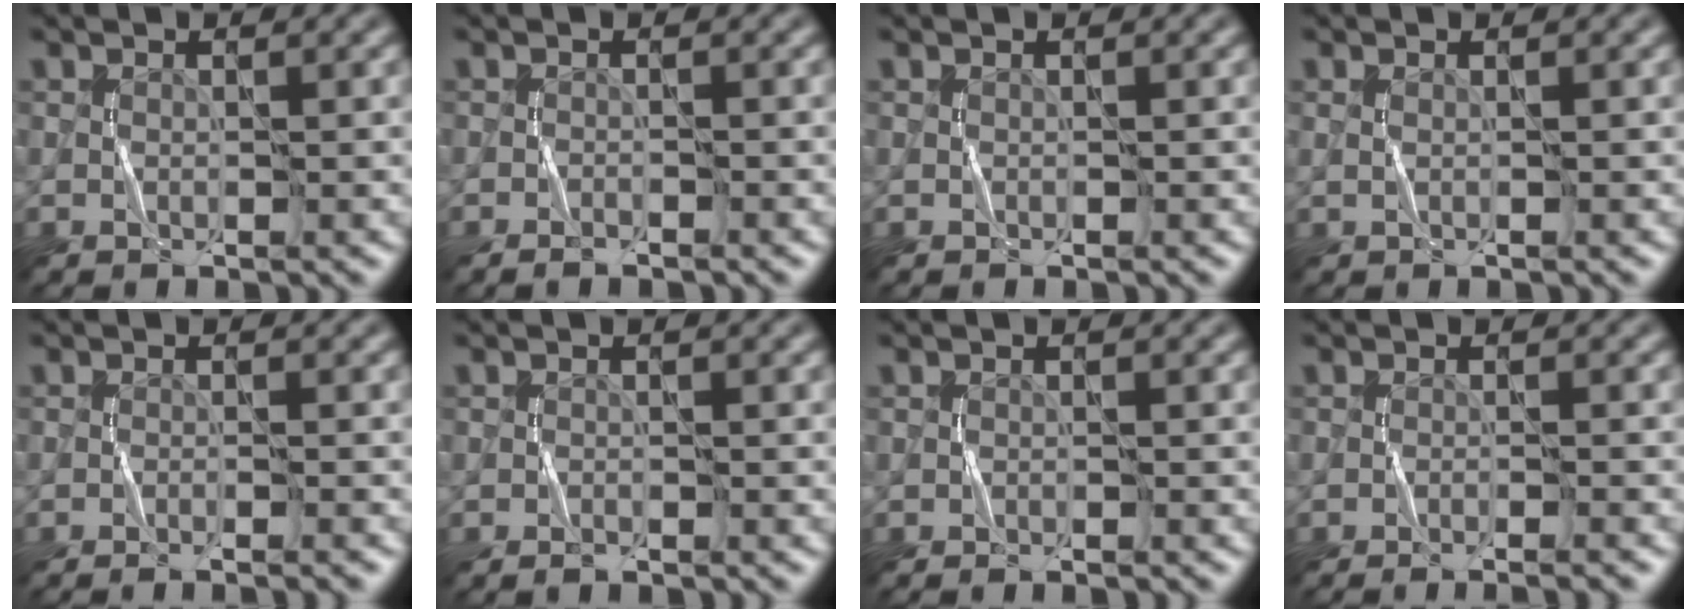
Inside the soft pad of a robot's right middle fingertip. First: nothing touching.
{"total": 1.0, "force": [-0.8, 0.1, 0.5], "torque": [-0.007, -0.001, -0.016]}
{"total": 0.0}
{"total": 0.7, "force": [0.3, 0.3, 0.5], "torque": [-0.013, -0.001, 0.002]}
{"total": 2.9, "force": [-1.9, 0.7, 2.2], "torque": [-0.018, 0.010, -0.031]}
{"total": 0.7, "force": [-0.6, 0.1, 0.4], "torque": [-0.004, 0.001, -0.011]}
{"total": 0.9, "force": [-0.8, 0.1, 0.3], "torque": [-0.005, -0.001, -0.014]}
{"total": 3.3, "force": [-2.4, 0.6, 2.2], "torque": [-0.020, 0.007, -0.038]}